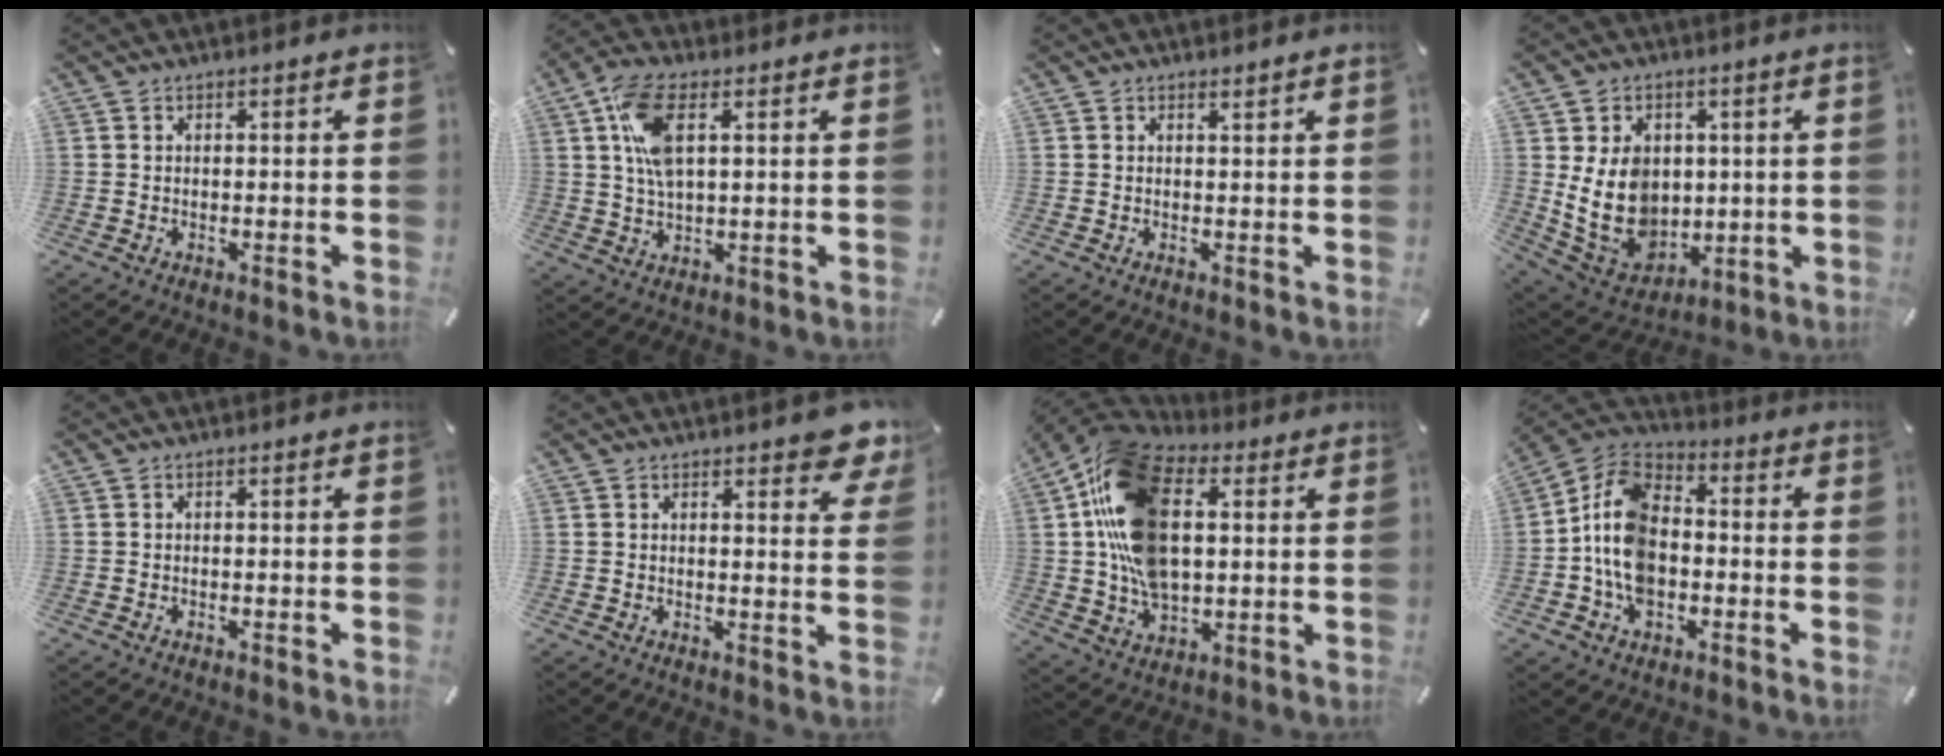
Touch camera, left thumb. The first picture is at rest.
{"total": 10.1, "force": [3.0, 4.8, 8.4], "torque": [-0.187, 0.001, 0.052]}
{"total": 0.7, "force": [0.6, 0.1, 0.3], "torque": [-0.008, -0.003, 0.012]}
{"total": 13.0, "force": [1.3, 10.9, 7.1], "torque": [-0.157, -0.018, 0.029]}
{"total": 0.0}
{"total": 5.9, "force": [4.8, 1.7, 3.0], "torque": [-0.033, -0.033, 0.080]}
{"total": 22.7, "force": [4.6, 14.7, 16.7], "torque": [-0.350, -0.002, 0.080]}
{"total": 13.3, "force": [-2.8, 9.5, 8.8], "torque": [-0.213, 0.014, -0.056]}